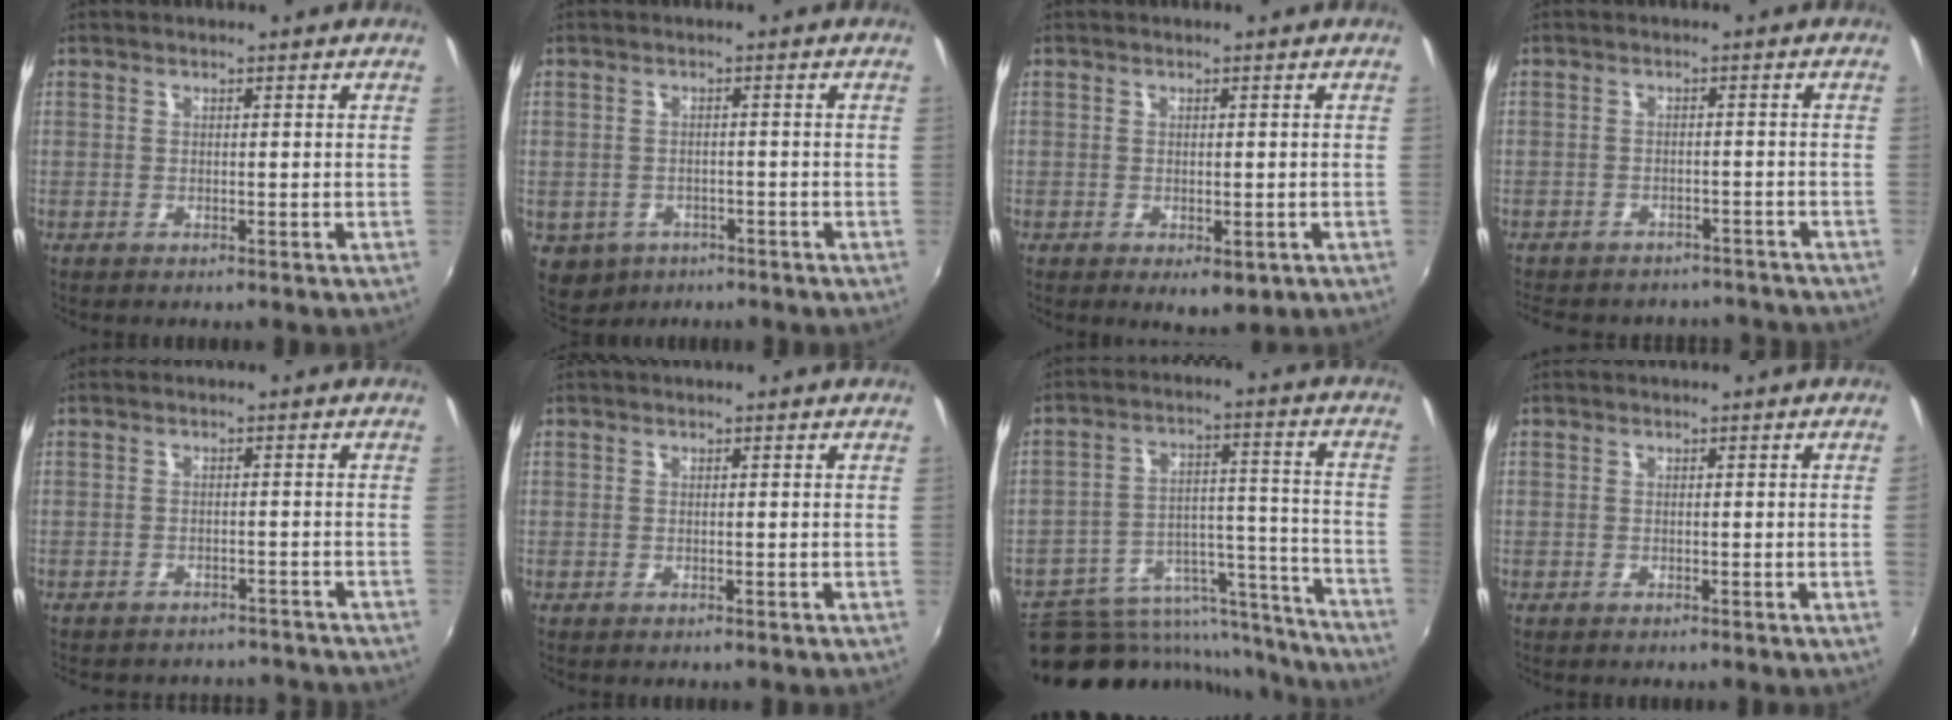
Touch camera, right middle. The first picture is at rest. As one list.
[{"total": 6.6, "force": [-3.1, 5.3, 2.4], "torque": [-0.063, -0.015, -0.036]}, {"total": 3.3, "force": [-1.1, 1.9, 2.4], "torque": [-0.041, -0.014, -0.012]}, {"total": 13.6, "force": [-11.7, 5.2, 4.4], "torque": [-0.104, -0.001, -0.146]}, {"total": 10.1, "force": [-9.1, 3.5, 2.7], "torque": [-0.065, -0.003, -0.112]}, {"total": 0.0}, {"total": 21.1, "force": [-17.2, 9.8, 7.3], "torque": [-0.126, 0.040, -0.216]}, {"total": 1.1, "force": [0.1, -0.7, 0.9], "torque": [-0.007, -0.009, 0.004]}]